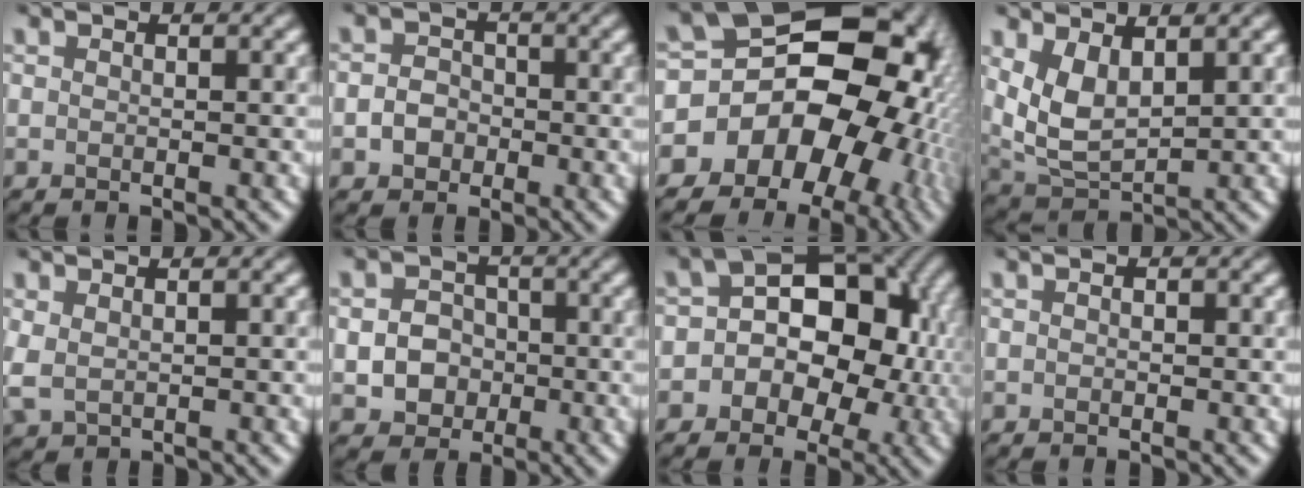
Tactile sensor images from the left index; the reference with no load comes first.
{"total": 2.4, "force": [-0.7, 2.0, 1.0], "torque": [-0.013, 0.000, -0.020]}
{"total": 16.4, "force": [-3.0, 12.5, 10.2], "torque": [-0.138, -0.003, -0.054]}
{"total": 4.6, "force": [1.5, 2.4, 3.6], "torque": [-0.086, -0.008, 0.038]}
{"total": 2.6, "force": [0.2, 1.9, 1.8], "torque": [-0.052, -0.005, 0.009]}
{"total": 3.9, "force": [-0.6, 3.4, 1.9], "torque": [-0.028, 0.000, -0.013]}
{"total": 11.1, "force": [-0.5, 8.6, 7.0], "torque": [-0.048, 0.041, -0.049]}
{"total": 0.5, "force": [0.0, 0.4, 0.3], "torque": [-0.003, -0.003, -0.003]}